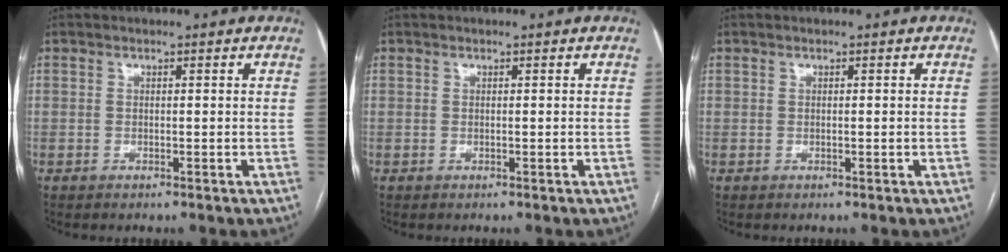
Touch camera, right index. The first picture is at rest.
{"total": 0.0}
{"total": 0.0}